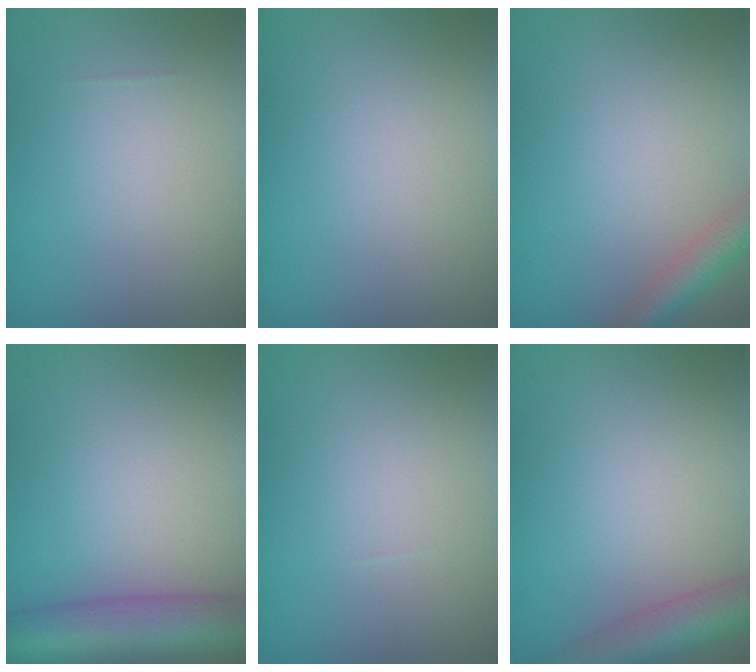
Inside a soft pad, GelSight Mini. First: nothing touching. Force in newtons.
{"total": 0.0}
{"total": 2.9, "press": 2.9, "slide": 0.2}
{"total": 7.5, "press": 7.5, "slide": 0.2}
{"total": 0.0}
{"total": 5.1, "press": 5.1, "slide": 0.2}